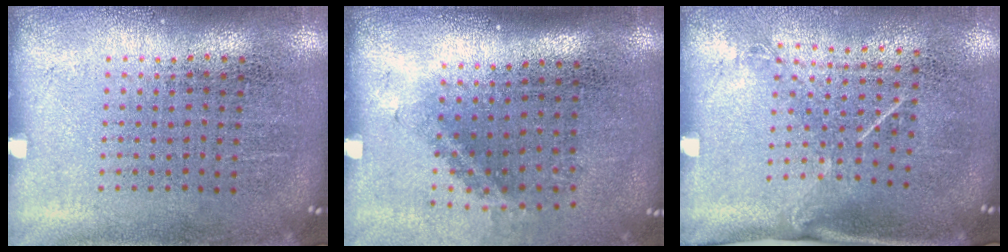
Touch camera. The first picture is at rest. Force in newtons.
{"total": 1.5, "press": 1.0, "slide": 1.1}
{"total": 1.5, "press": 1.0, "slide": 1.1}